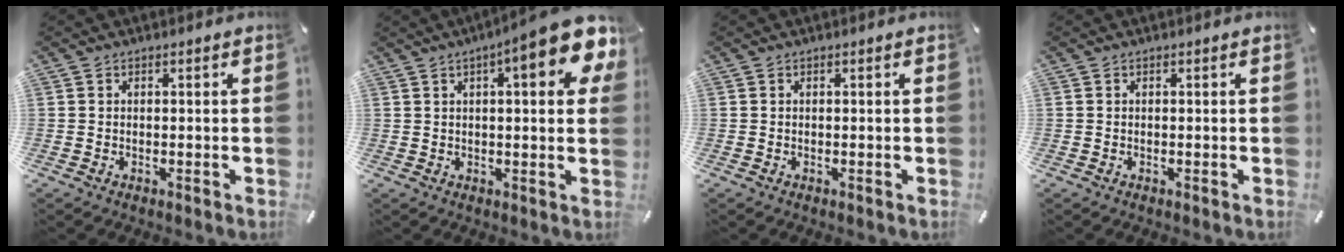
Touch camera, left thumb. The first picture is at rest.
{"total": 13.7, "force": [6.4, 3.3, 11.6], "torque": [-0.159, -0.029, 0.097]}
{"total": 0.0}
{"total": 0.0}